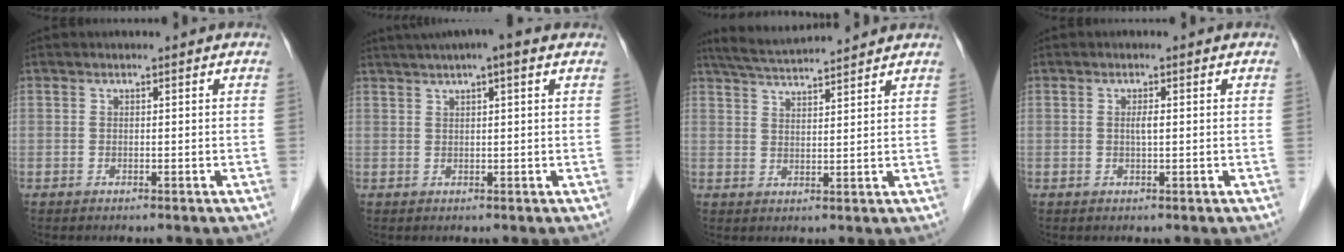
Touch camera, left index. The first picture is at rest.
{"total": 7.1, "force": [4.9, 0.6, 5.2], "torque": [-0.081, 0.032, 0.069]}
{"total": 8.8, "force": [8.2, -0.3, 3.3], "torque": [-0.065, 0.022, 0.130]}
{"total": 1.2, "force": [-0.2, 0.0, 1.2], "torque": [-0.024, -0.004, -0.005]}